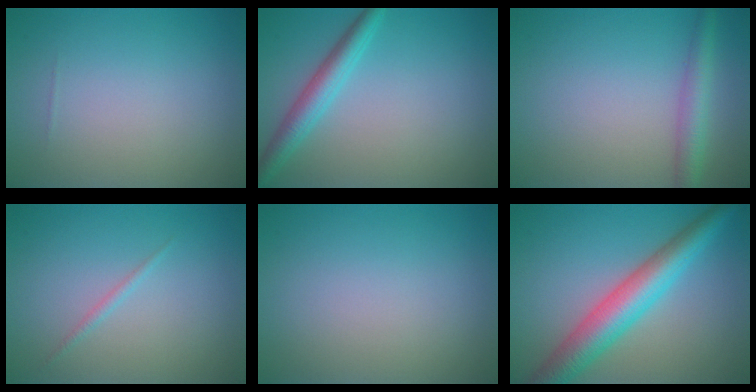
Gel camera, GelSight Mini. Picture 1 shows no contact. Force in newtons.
{"total": 3.2, "press": 3.2, "slide": 0.1}
{"total": 2.8, "press": 2.8, "slide": 0.1}
{"total": 0.7, "press": 0.7, "slide": 0.0}
{"total": 0.0}
{"total": 6.6, "press": 6.6, "slide": 0.1}